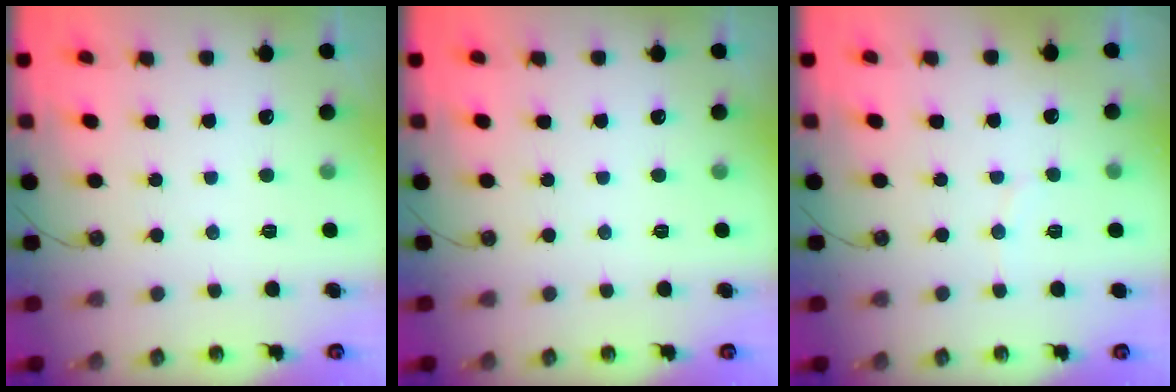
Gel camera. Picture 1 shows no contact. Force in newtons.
{"total": 0.0}
{"total": 3.0, "press": 3.0, "slide": 0.2}